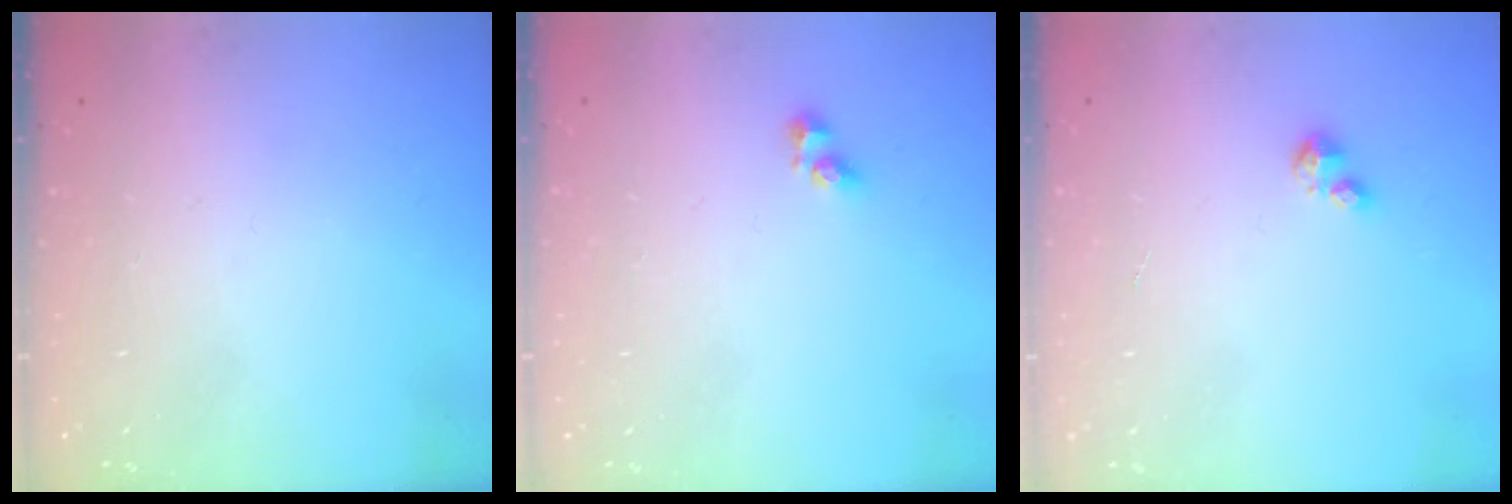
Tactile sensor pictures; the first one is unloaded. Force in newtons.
{"total": 4.5, "press": 4.5, "slide": 0.3}
{"total": 2.0, "press": 2.0, "slide": 0.4}